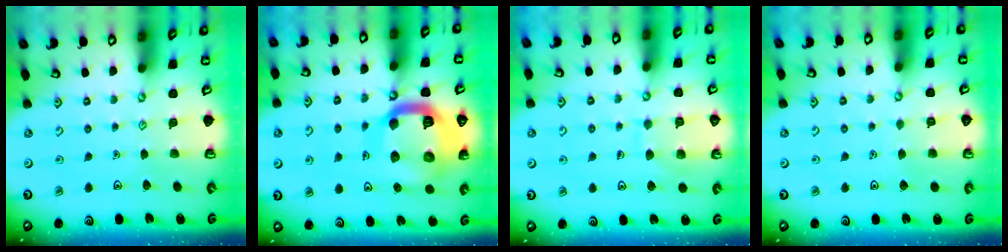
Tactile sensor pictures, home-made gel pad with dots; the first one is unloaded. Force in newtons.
{"total": 19.8, "press": 19.7, "slide": 2.1}
{"total": 7.8, "press": 7.7, "slide": 0.6}
{"total": 2.5, "press": 2.5, "slide": 0.3}